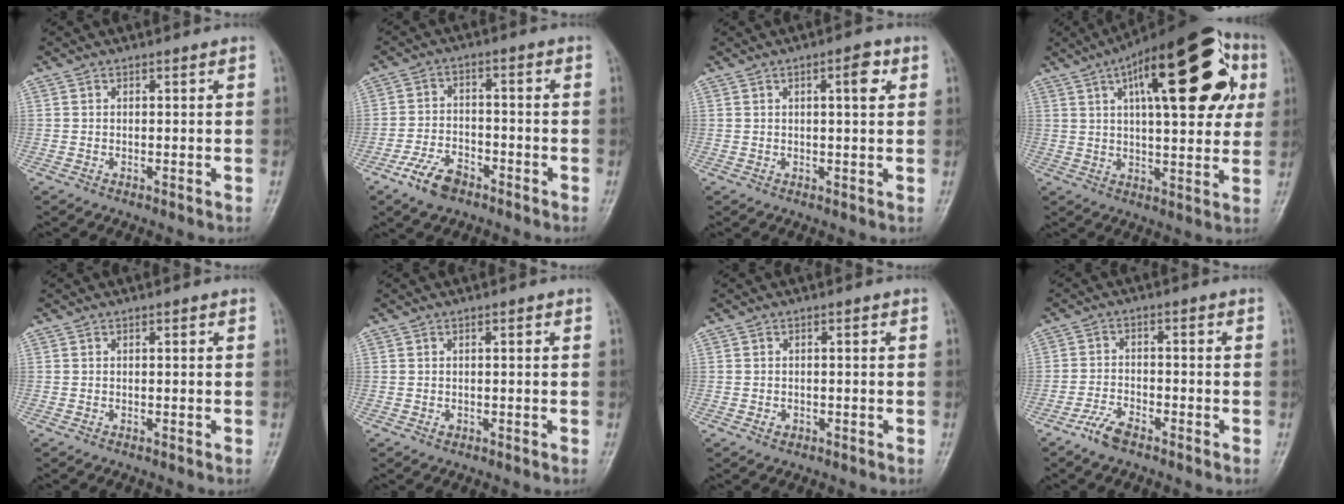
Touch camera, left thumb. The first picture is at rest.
{"total": 7.1, "force": [-4.5, 3.8, 3.9], "torque": [-0.069, 0.025, -0.085]}
{"total": 4.0, "force": [1.4, 1.2, 3.5], "torque": [-0.046, 0.000, 0.018]}
{"total": 25.9, "force": [9.1, 10.0, 22.1], "torque": [-0.296, 0.019, 0.126]}
{"total": 0.0}
{"total": 1.2, "force": [0.0, 0.9, 0.9], "torque": [-0.003, 0.002, -0.001]}
{"total": 1.6, "force": [-0.6, 1.2, 0.9], "torque": [-0.006, 0.005, -0.011]}
{"total": 4.5, "force": [-3.4, 1.6, 2.5], "torque": [-0.054, 0.017, -0.068]}